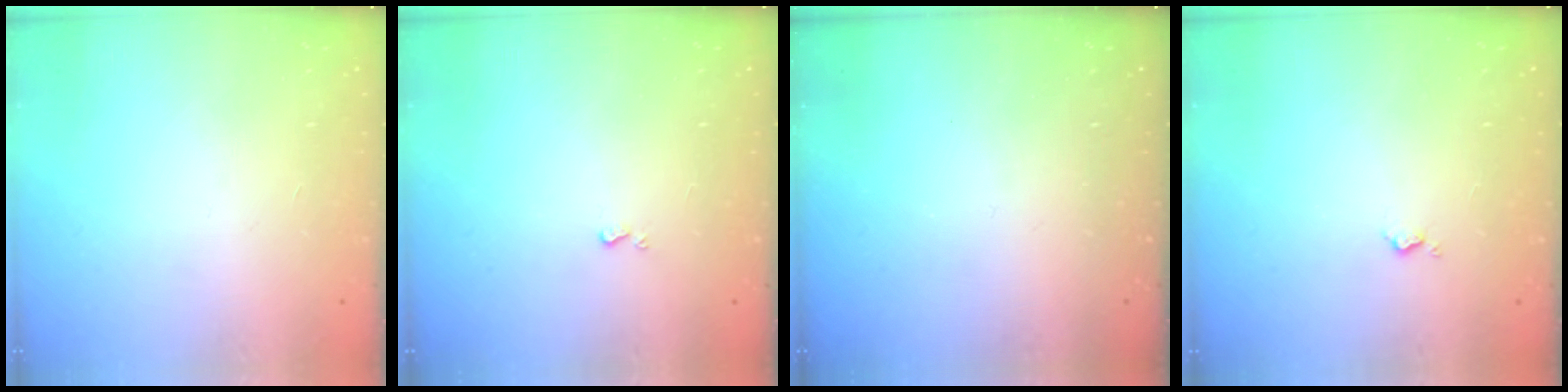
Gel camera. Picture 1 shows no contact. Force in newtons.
{"total": 0.7, "press": 0.7, "slide": 0.2}
{"total": 0.0}
{"total": 2.6, "press": 2.6, "slide": 0.4}